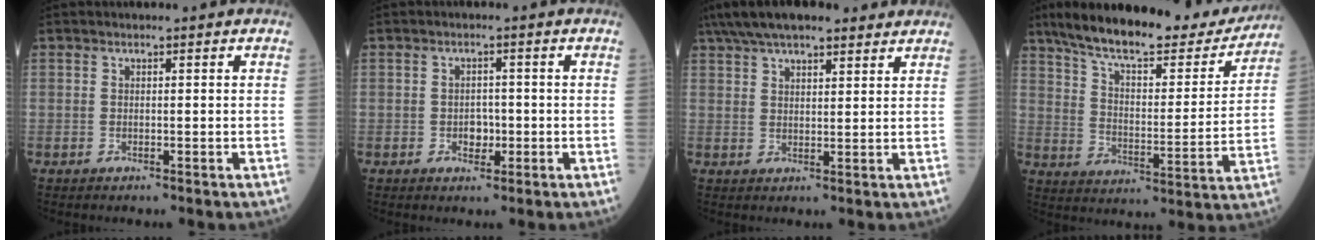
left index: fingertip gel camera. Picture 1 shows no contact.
{"total": 2.2, "force": [-0.7, 1.7, 1.3], "torque": [-0.013, 0.006, -0.010]}
{"total": 14.3, "force": [11.5, 3.9, 7.7], "torque": [-0.134, 0.058, 0.176]}
{"total": 21.8, "force": [18.9, 5.0, 9.8], "torque": [-0.149, -0.005, 0.272]}